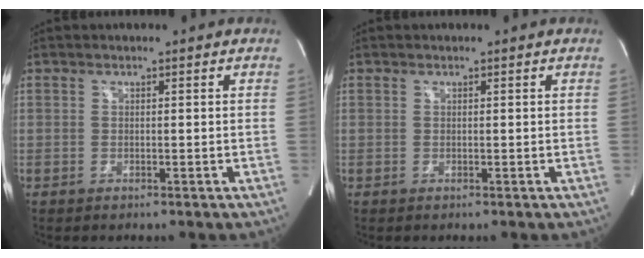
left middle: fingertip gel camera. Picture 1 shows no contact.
{"total": 0.0}